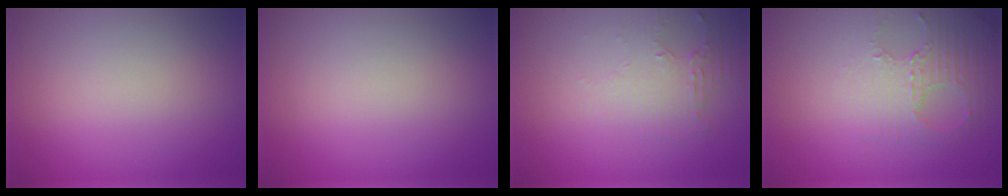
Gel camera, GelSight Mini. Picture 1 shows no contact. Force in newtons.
{"total": 0.0}
{"total": 2.1, "press": 2.0, "slide": 0.4}
{"total": 2.8, "press": 2.5, "slide": 1.3}